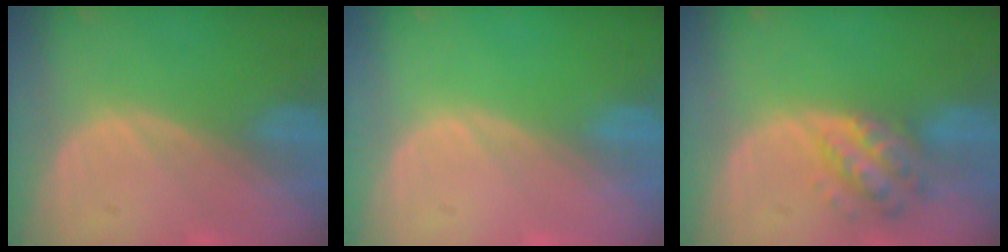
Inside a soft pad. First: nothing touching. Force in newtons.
{"total": 0.0}
{"total": 6.3, "press": 5.7, "slide": 2.7}